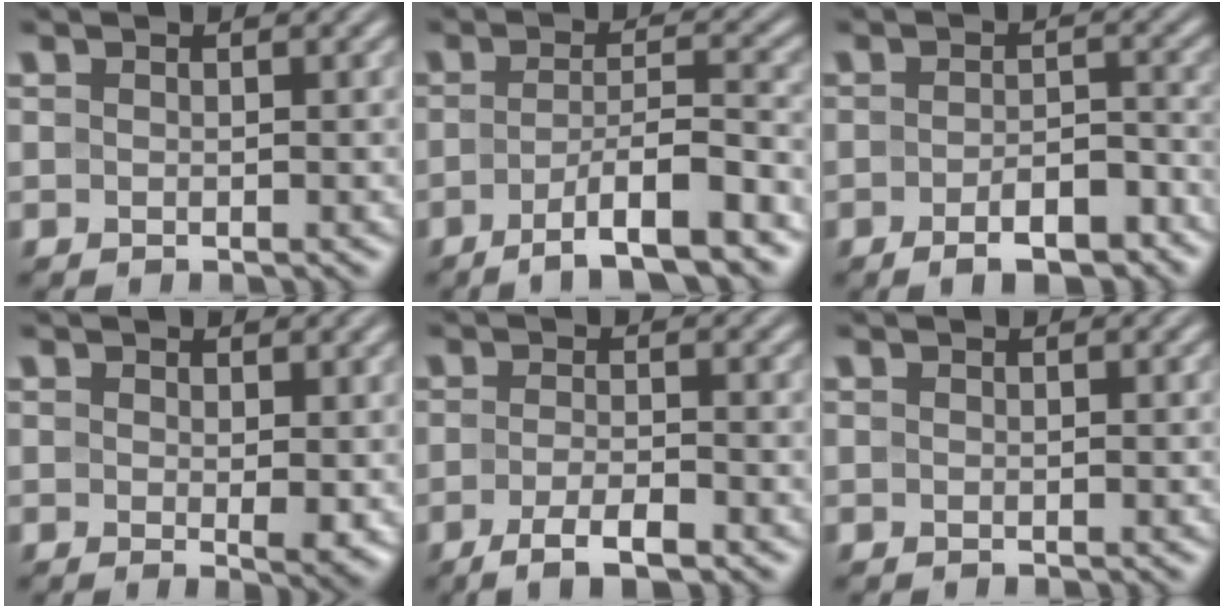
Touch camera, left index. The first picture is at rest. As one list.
[{"total": 7.9, "force": [-4.3, 1.8, 6.4], "torque": [-0.089, -0.001, -0.072]}, {"total": 5.2, "force": [-3.0, 1.9, 3.7], "torque": [-0.055, 0.002, -0.041]}, {"total": 1.9, "force": [0.4, 0.4, 1.8], "torque": [-0.023, -0.010, 0.008]}, {"total": 3.8, "force": [-2.1, 0.9, 3.0], "torque": [-0.059, -0.003, -0.039]}, {"total": 0.0}]